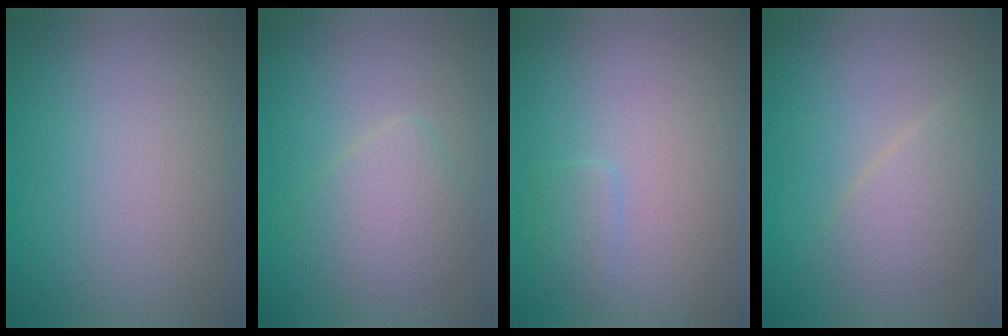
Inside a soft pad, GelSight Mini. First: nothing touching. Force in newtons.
{"total": 2.9, "press": 2.9, "slide": 0.0}
{"total": 1.0, "press": 1.0, "slide": 0.0}
{"total": 2.6, "press": 2.5, "slide": 0.2}